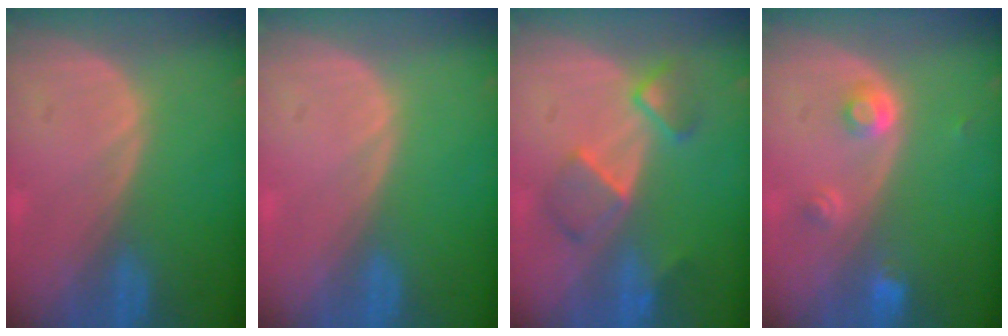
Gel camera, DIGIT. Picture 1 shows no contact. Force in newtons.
{"total": 0.0}
{"total": 5.6, "press": 5.6, "slide": 0.6}
{"total": 3.0, "press": 2.8, "slide": 1.2}